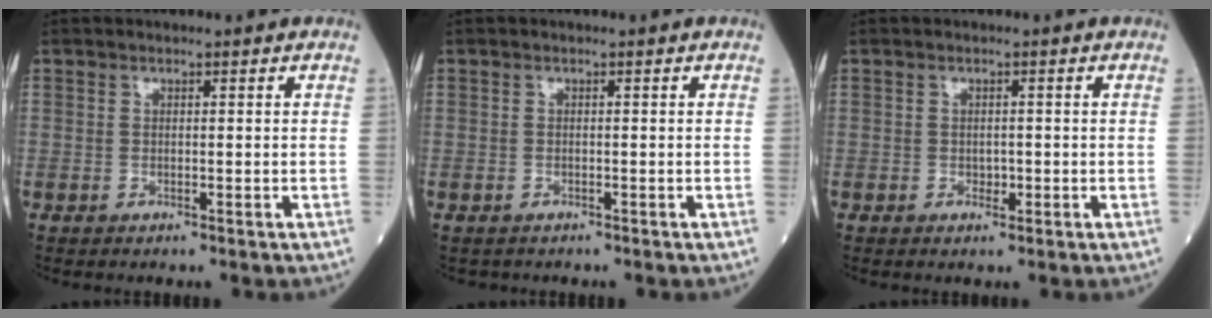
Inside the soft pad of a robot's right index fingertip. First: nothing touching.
{"total": 0.9, "force": [-0.4, 0.7, -0.3], "torque": [-0.008, 0.003, -0.009]}
{"total": 1.1, "force": [-0.4, 0.8, 0.7], "torque": [-0.011, 0.001, -0.004]}